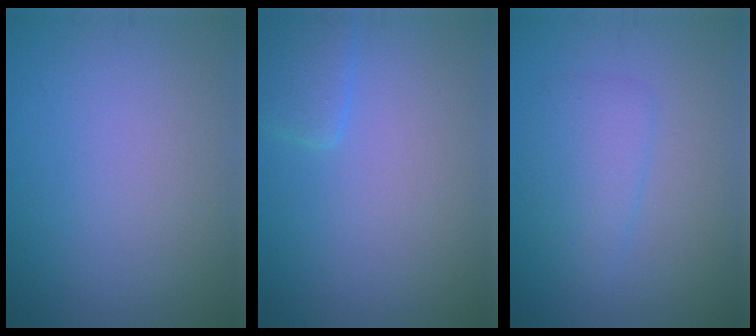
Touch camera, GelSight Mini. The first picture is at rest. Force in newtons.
{"total": 1.8, "press": 1.8, "slide": 0.2}
{"total": 2.8, "press": 2.8, "slide": 0.1}